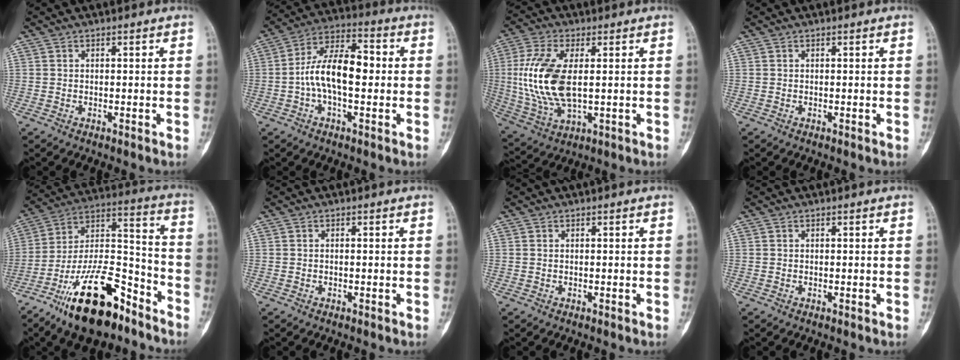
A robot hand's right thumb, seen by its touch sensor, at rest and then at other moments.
{"total": 13.0, "force": [-0.7, 6.5, 11.3], "torque": [-0.195, 0.037, -0.020]}
{"total": 15.0, "force": [1.1, 7.3, 13.0], "torque": [-0.283, -0.007, 0.030]}
{"total": 0.0}
{"total": 22.1, "force": [-14.1, 8.8, 14.6], "torque": [-0.254, 0.092, -0.245]}
{"total": 0.0}
{"total": 0.0}
{"total": 0.0}